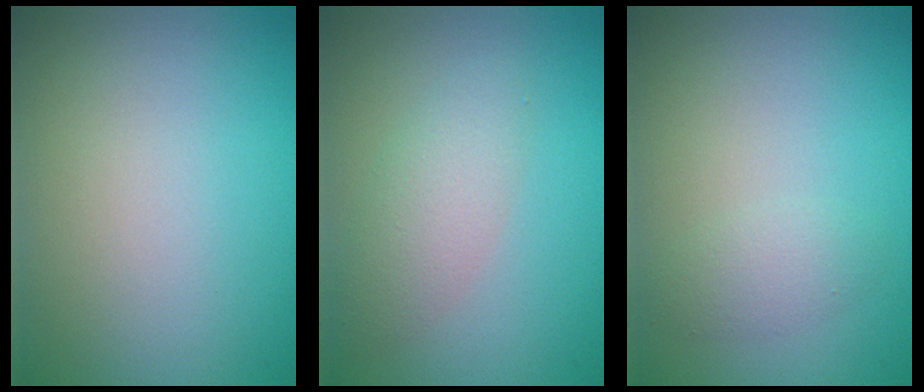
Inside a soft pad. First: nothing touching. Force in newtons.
{"total": 2.8, "press": 2.8, "slide": 0.0}
{"total": 1.5, "press": 1.5, "slide": 0.0}